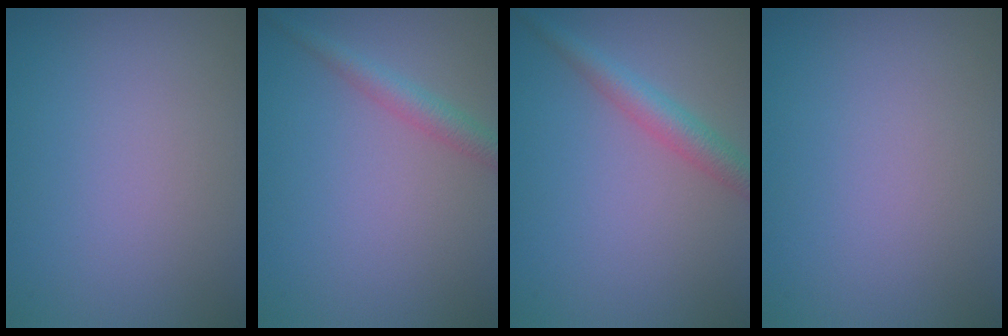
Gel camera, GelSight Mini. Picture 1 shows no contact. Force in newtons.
{"total": 2.2, "press": 2.2, "slide": 0.1}
{"total": 2.9, "press": 2.9, "slide": 0.1}
{"total": 0.0}